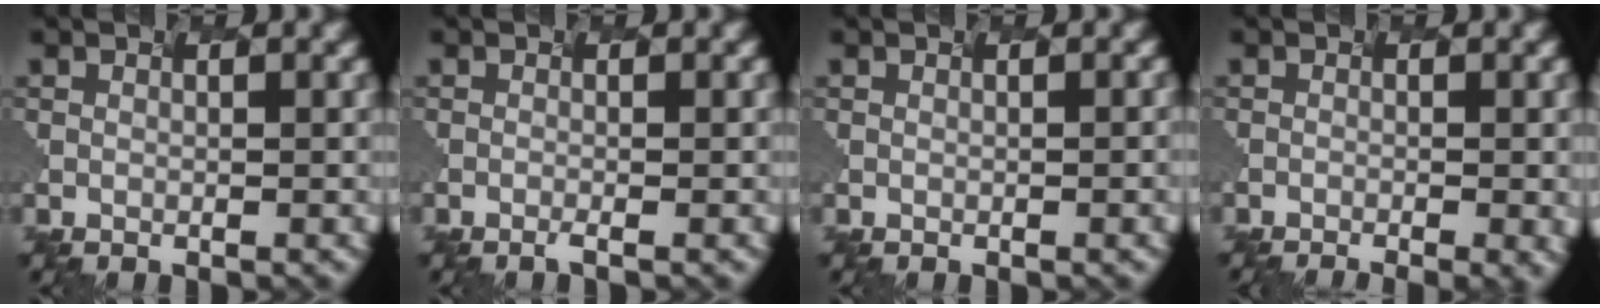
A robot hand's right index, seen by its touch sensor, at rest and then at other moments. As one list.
[{"total": 0.9, "force": [-0.5, 0.2, 0.8], "torque": [-0.004, 0.000, -0.010]}, {"total": 1.3, "force": [0.1, 0.5, 1.2], "torque": [0.000, 0.005, 0.000]}, {"total": 4.0, "force": [-1.2, 1.4, 3.6], "torque": [-0.019, -0.003, 0.001]}]